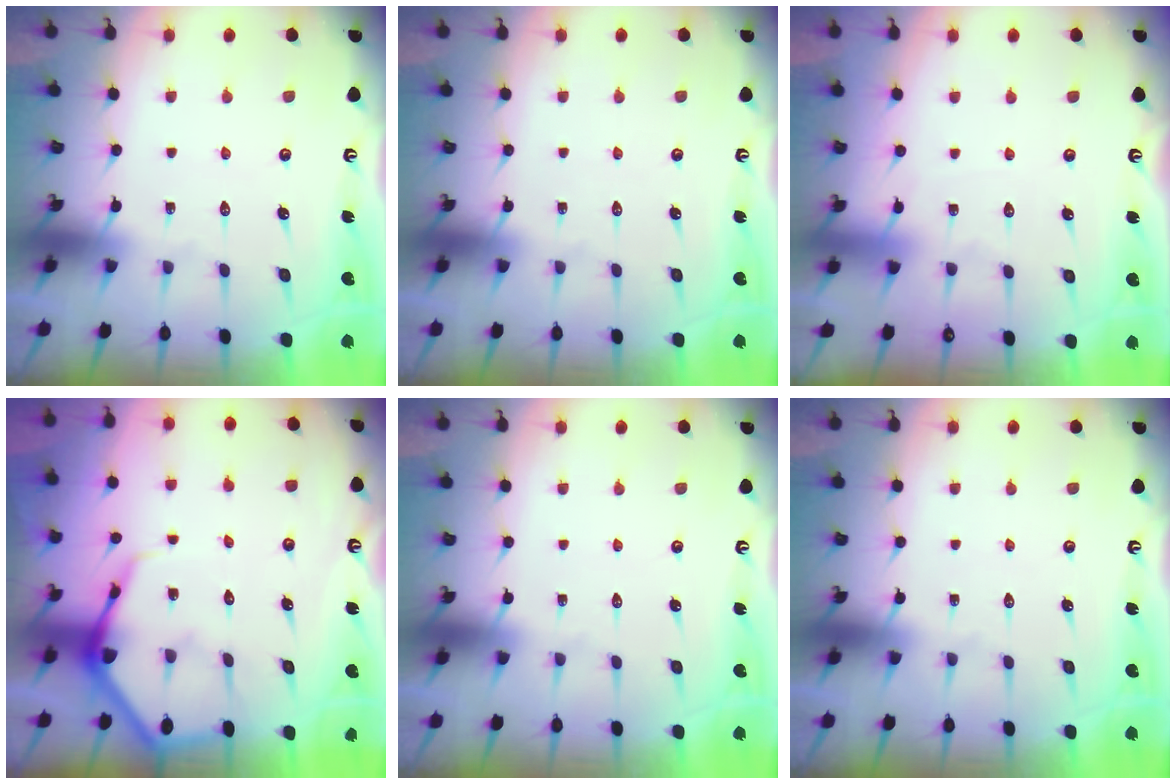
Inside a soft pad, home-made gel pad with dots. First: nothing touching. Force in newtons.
{"total": 0.0}
{"total": 1.8, "press": 1.8, "slide": 0.3}
{"total": 6.7, "press": 6.7, "slide": 0.7}
{"total": 0.0}
{"total": 0.0}